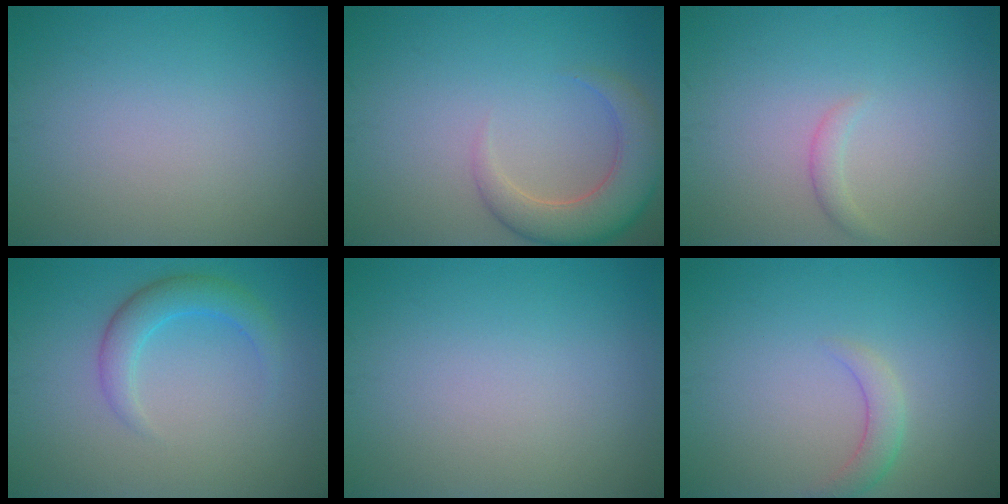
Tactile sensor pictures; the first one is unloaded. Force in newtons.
{"total": 5.2, "press": 5.2, "slide": 0.5}
{"total": 1.0, "press": 1.0, "slide": 0.1}
{"total": 3.0, "press": 3.0, "slide": 0.1}
{"total": 0.0}
{"total": 1.9, "press": 1.9, "slide": 0.2}